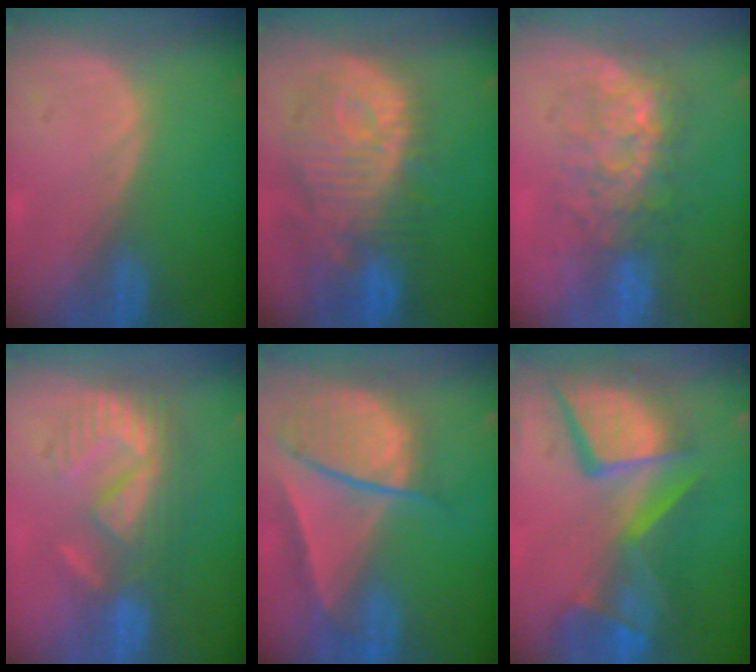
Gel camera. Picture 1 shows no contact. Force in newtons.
{"total": 12.7, "press": 11.3, "slide": 5.8}
{"total": 7.7, "press": 7.4, "slide": 1.8}
{"total": 9.5, "press": 8.2, "slide": 4.8}
{"total": 9.6, "press": 8.1, "slide": 5.1}
{"total": 13.8, "press": 11.2, "slide": 8.0}